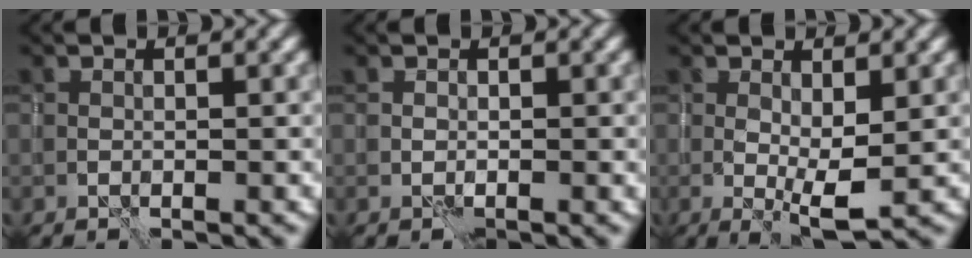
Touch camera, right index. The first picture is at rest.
{"total": 0.0}
{"total": 3.5, "force": [0.0, 0.9, 3.3], "torque": [-0.063, -0.007, 0.002]}